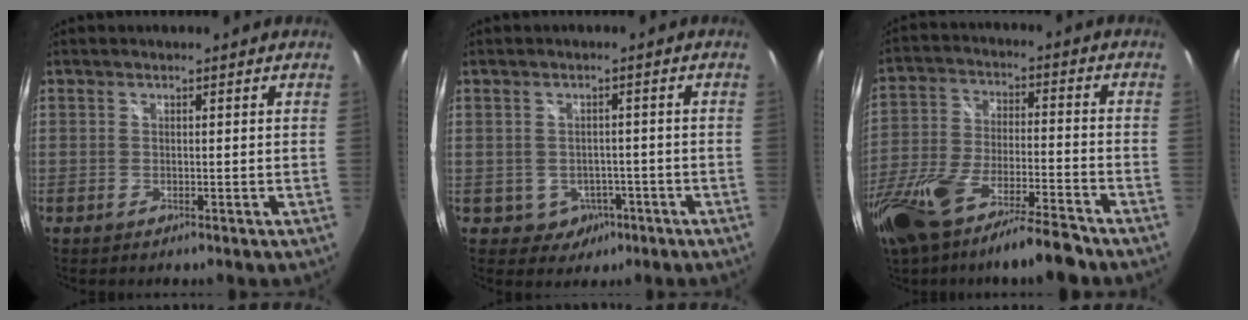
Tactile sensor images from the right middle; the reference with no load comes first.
{"total": 4.1, "force": [-1.7, 3.6, 0.9], "torque": [-0.029, 0.007, -0.013]}
{"total": 19.5, "force": [-14.8, 3.4, 12.2], "torque": [-0.258, -0.049, -0.254]}